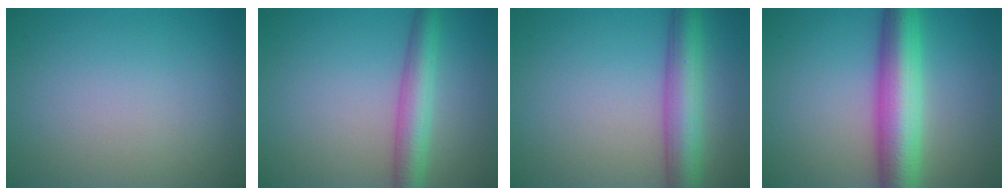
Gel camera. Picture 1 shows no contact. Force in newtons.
{"total": 4.3, "press": 4.3, "slide": 0.3}
{"total": 5.9, "press": 5.9, "slide": 0.2}
{"total": 8.2, "press": 8.2, "slide": 0.2}